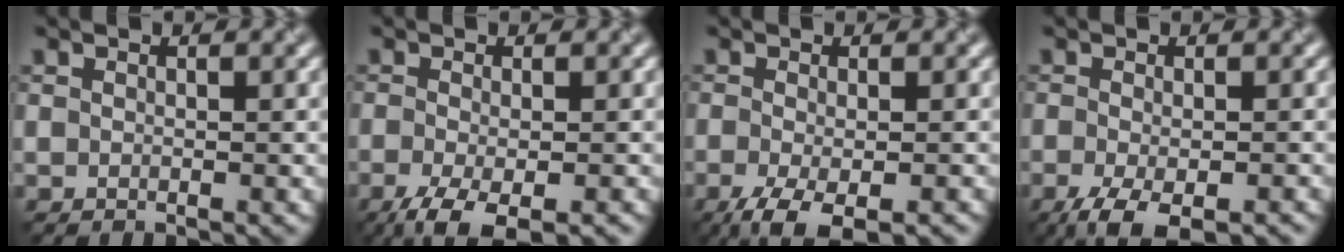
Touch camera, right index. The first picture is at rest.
{"total": 4.5, "force": [-2.6, 1.2, 3.4], "torque": [-0.066, -0.009, -0.047]}
{"total": 4.4, "force": [-2.5, 1.2, 3.4], "torque": [-0.065, -0.008, -0.044]}
{"total": 4.8, "force": [-2.9, 1.5, 3.5], "torque": [-0.065, -0.010, -0.048]}